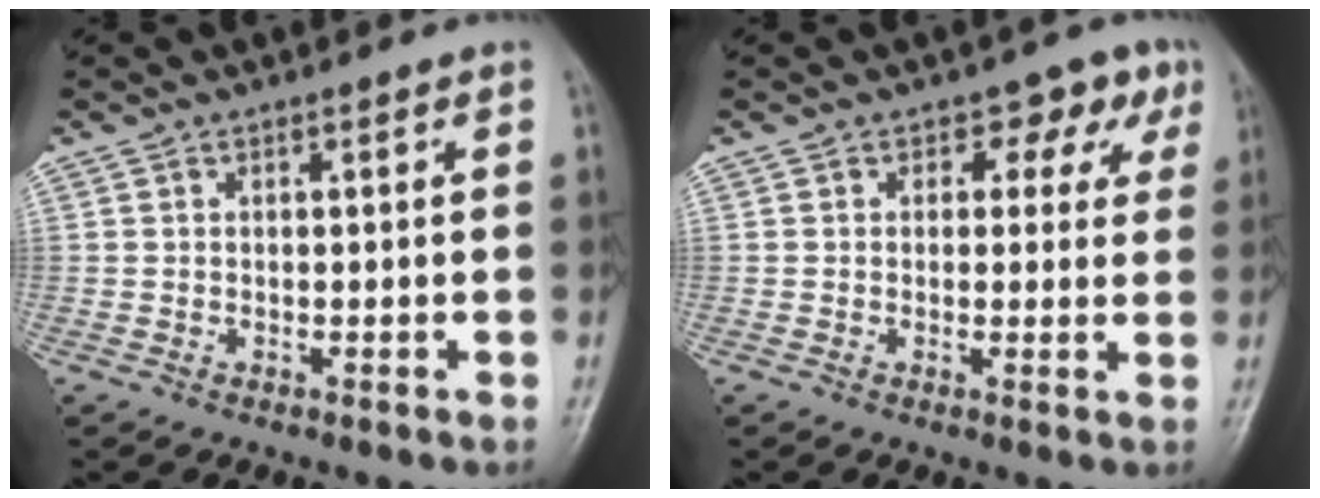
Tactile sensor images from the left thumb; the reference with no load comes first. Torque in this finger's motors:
{"motor_torque": [0.09, 0.21, -0.04, -0.13, 0.03]}